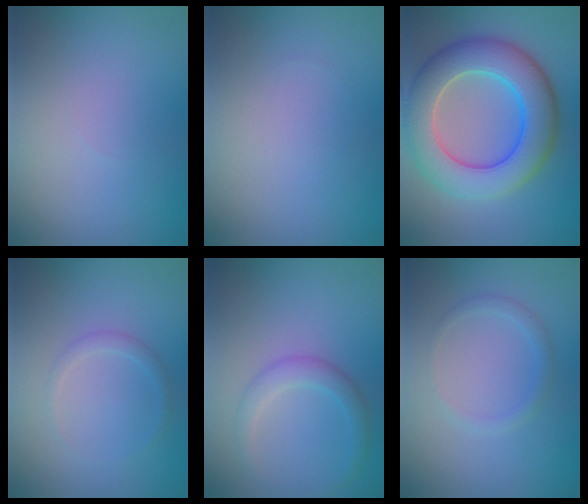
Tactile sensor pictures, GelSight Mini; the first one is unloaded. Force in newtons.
{"total": 0.0}
{"total": 9.3, "press": 9.2, "slide": 0.7}
{"total": 1.0, "press": 1.0, "slide": 0.1}
{"total": 2.1, "press": 2.1, "slide": 0.1}
{"total": 1.2, "press": 1.2, "slide": 0.0}